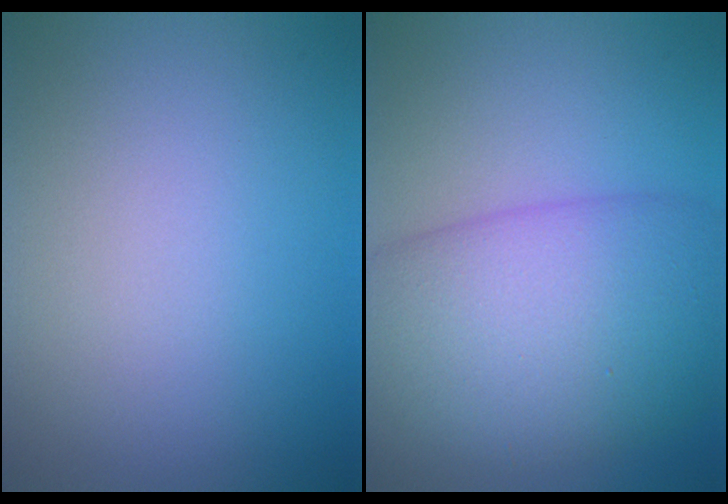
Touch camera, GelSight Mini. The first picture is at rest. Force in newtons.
{"total": 12.1, "press": 12.1, "slide": 0.5}